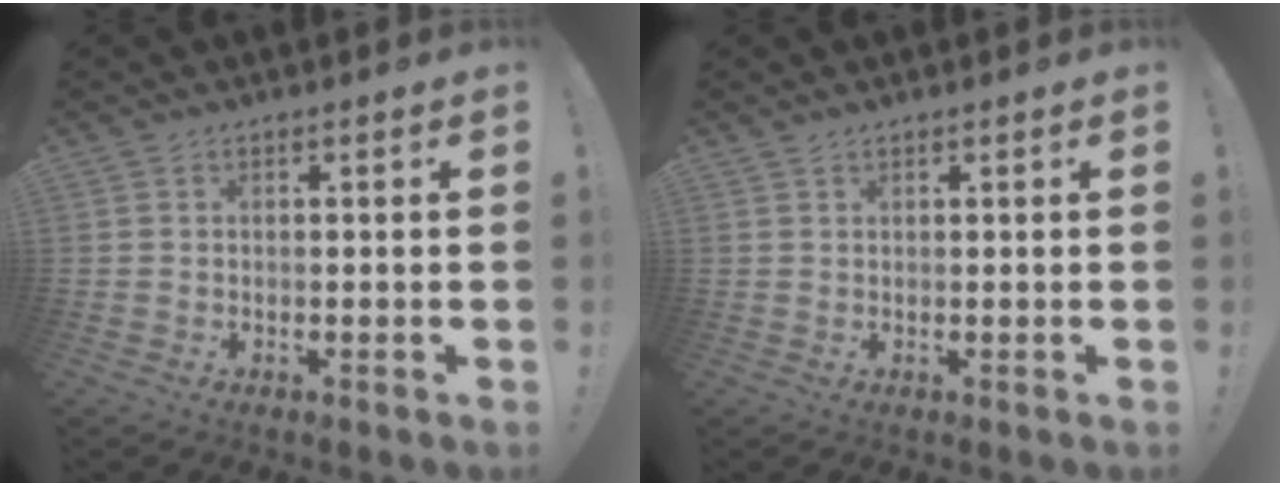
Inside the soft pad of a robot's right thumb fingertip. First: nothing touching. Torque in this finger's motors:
{"motor_torque": [0.00, -0.56, -0.16, 0.35, -0.05]}